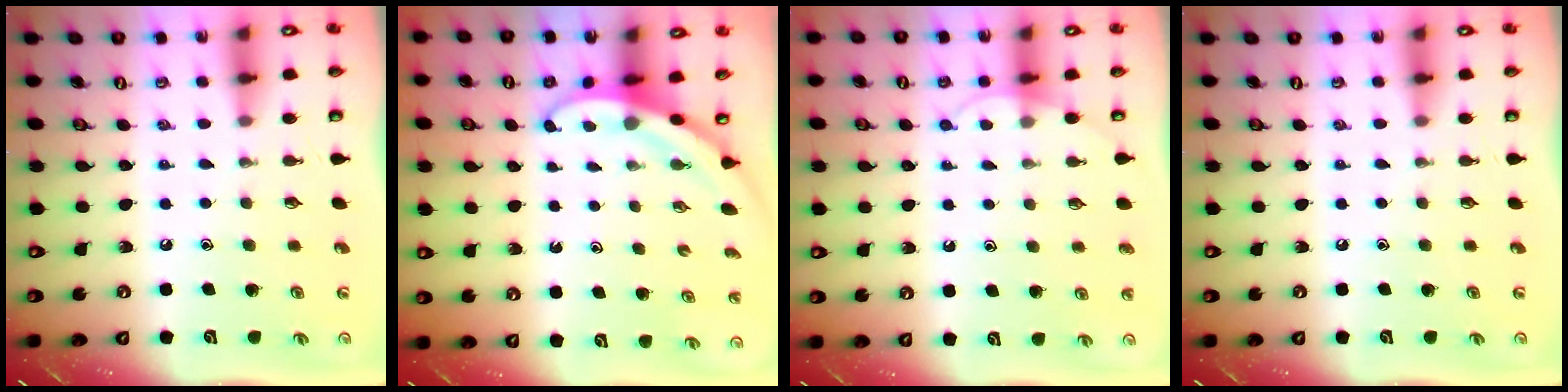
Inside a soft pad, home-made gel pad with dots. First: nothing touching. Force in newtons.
{"total": 3.2, "press": 3.2, "slide": 0.1}
{"total": 3.9, "press": 3.9, "slide": 0.3}
{"total": 0.0}